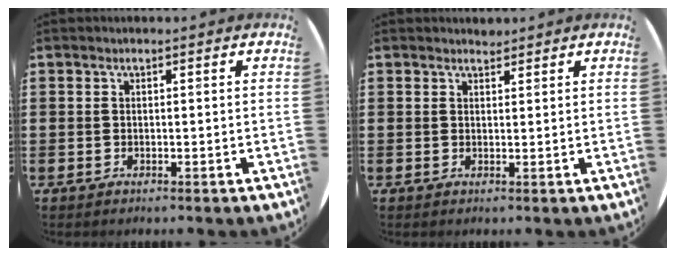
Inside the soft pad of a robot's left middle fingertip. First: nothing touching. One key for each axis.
{"total": 1.0, "fx": 1.0, "fy": 0.2, "fz": -0.1, "tx": 0.001, "ty": 0.001, "tz": 0.020}